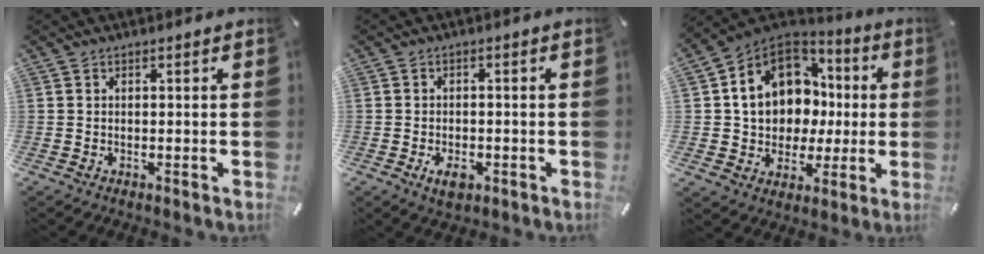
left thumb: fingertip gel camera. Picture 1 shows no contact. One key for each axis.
{"total": 3.9, "fx": -1.7, "fy": 2.2, "fz": 2.8, "tx": -0.059, "ty": 0.003, "tz": -0.031}
{"total": 16.4, "fx": 2.7, "fy": 13.4, "fz": 9.0, "tx": -0.172, "ty": -0.004, "tz": 0.055}